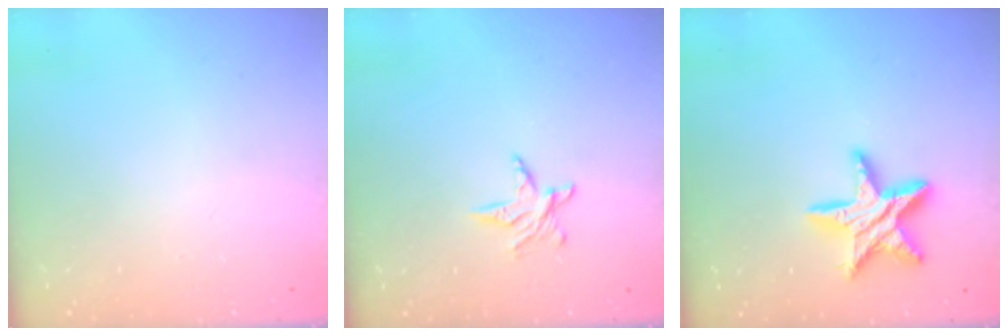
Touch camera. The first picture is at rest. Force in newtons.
{"total": 3.7, "press": 3.6, "slide": 0.5}
{"total": 14.8, "press": 14.7, "slide": 1.3}